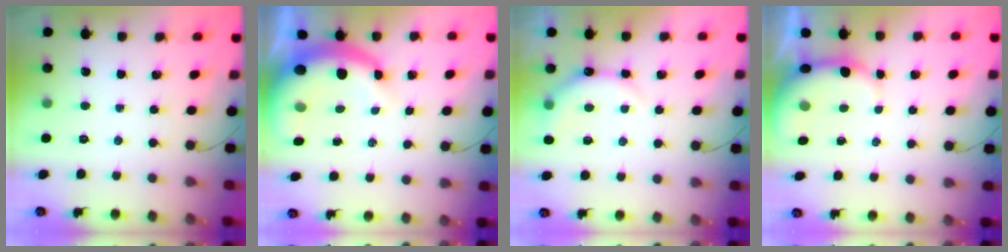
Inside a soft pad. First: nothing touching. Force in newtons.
{"total": 9.0, "press": 8.7, "slide": 2.1}
{"total": 6.4, "press": 6.4, "slide": 0.4}
{"total": 4.1, "press": 4.0, "slide": 0.7}